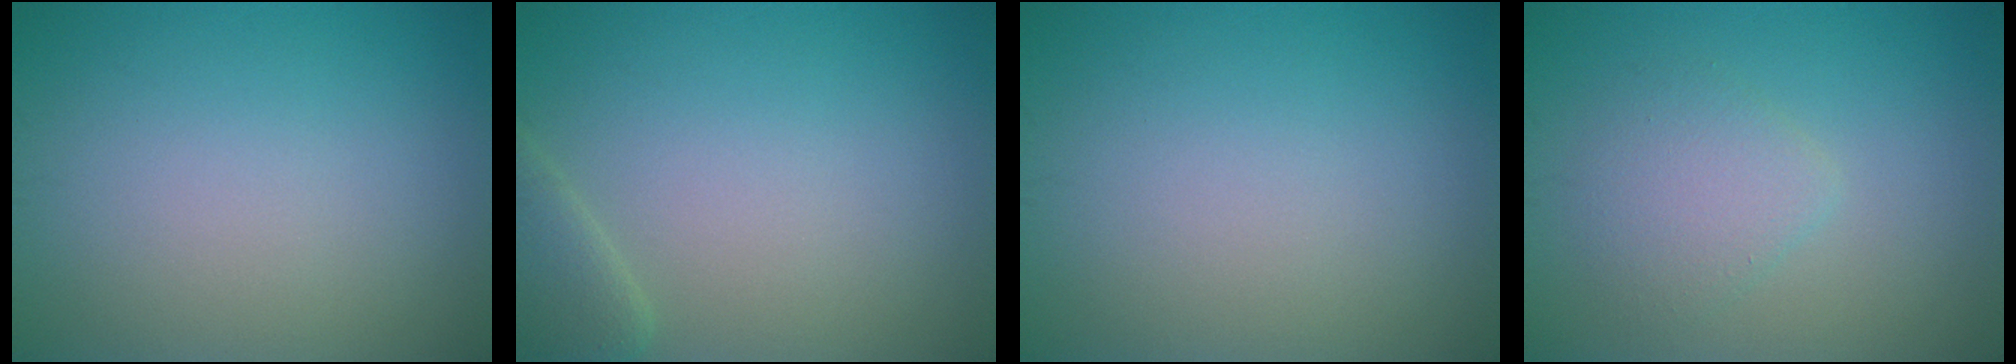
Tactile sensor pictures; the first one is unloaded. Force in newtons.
{"total": 2.5, "press": 2.5, "slide": 0.1}
{"total": 0.0}
{"total": 2.5, "press": 2.5, "slide": 0.2}